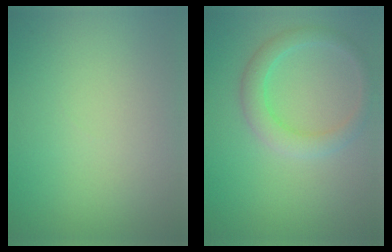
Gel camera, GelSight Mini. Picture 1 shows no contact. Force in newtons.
{"total": 2.9, "press": 2.9, "slide": 0.1}